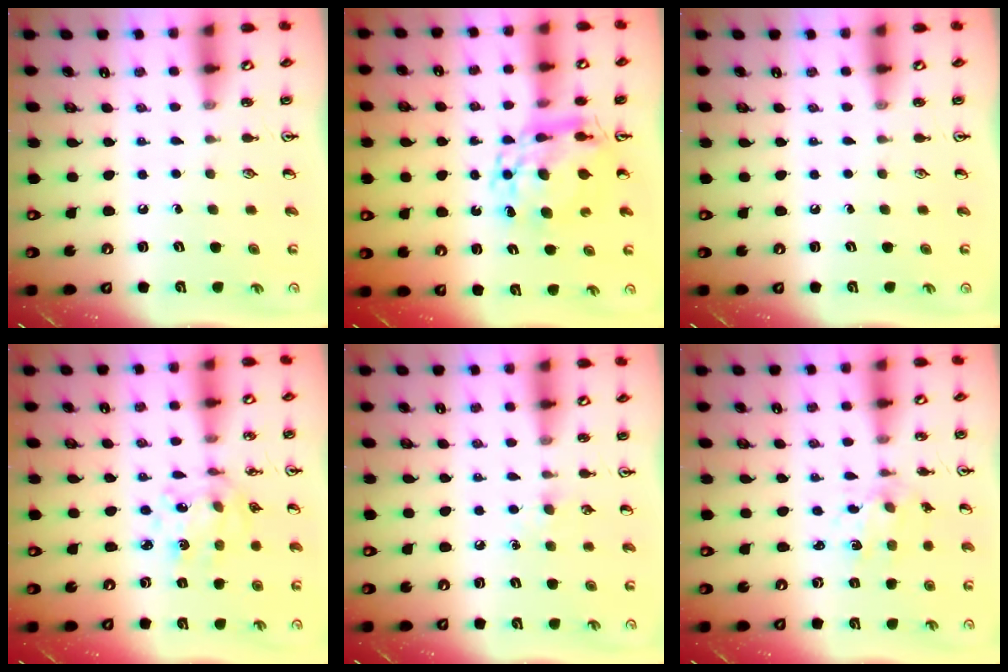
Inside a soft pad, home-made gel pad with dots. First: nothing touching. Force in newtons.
{"total": 10.9, "press": 10.9, "slide": 1.1}
{"total": 0.0}
{"total": 7.3, "press": 6.9, "slide": 2.5}
{"total": 5.3, "press": 5.3, "slide": 0.8}
{"total": 2.9, "press": 2.8, "slide": 0.9}